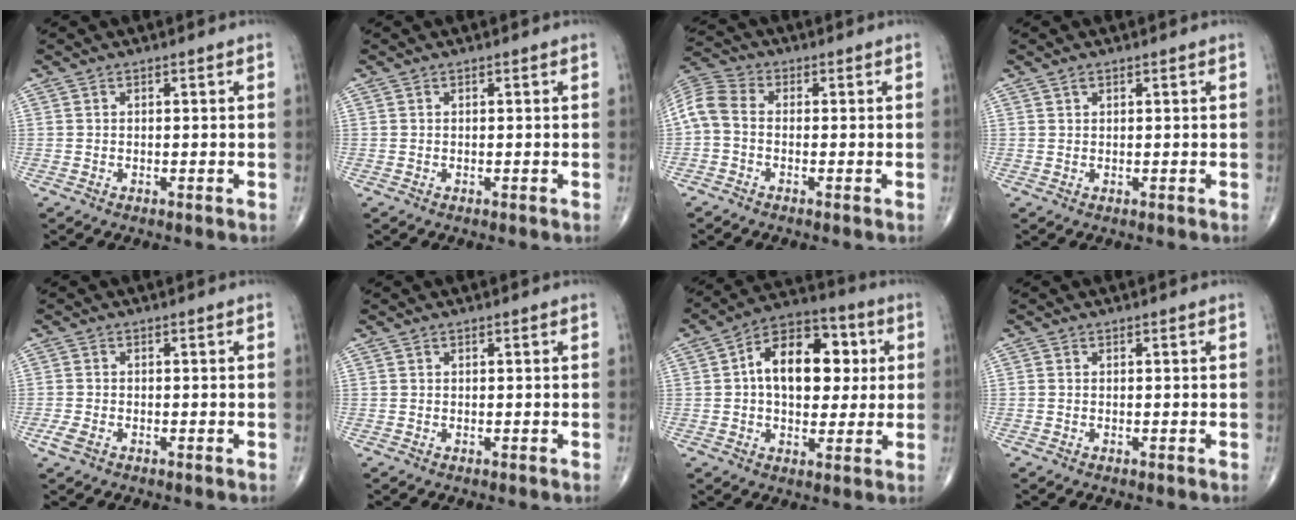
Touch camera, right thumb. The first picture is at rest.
{"total": 0.0}
{"total": 6.8, "force": [-0.8, 4.6, 4.9], "torque": [-0.103, 0.019, -0.032]}
{"total": 0.8, "force": [0.6, 0.4, 0.4], "torque": [-0.003, 0.002, 0.010]}
{"total": 2.4, "force": [-1.2, 1.2, 1.7], "torque": [-0.046, 0.000, -0.025]}
{"total": 0.0}
{"total": 16.2, "force": [2.6, 10.0, 12.4], "torque": [-0.151, 0.020, 0.032]}
{"total": 0.0}